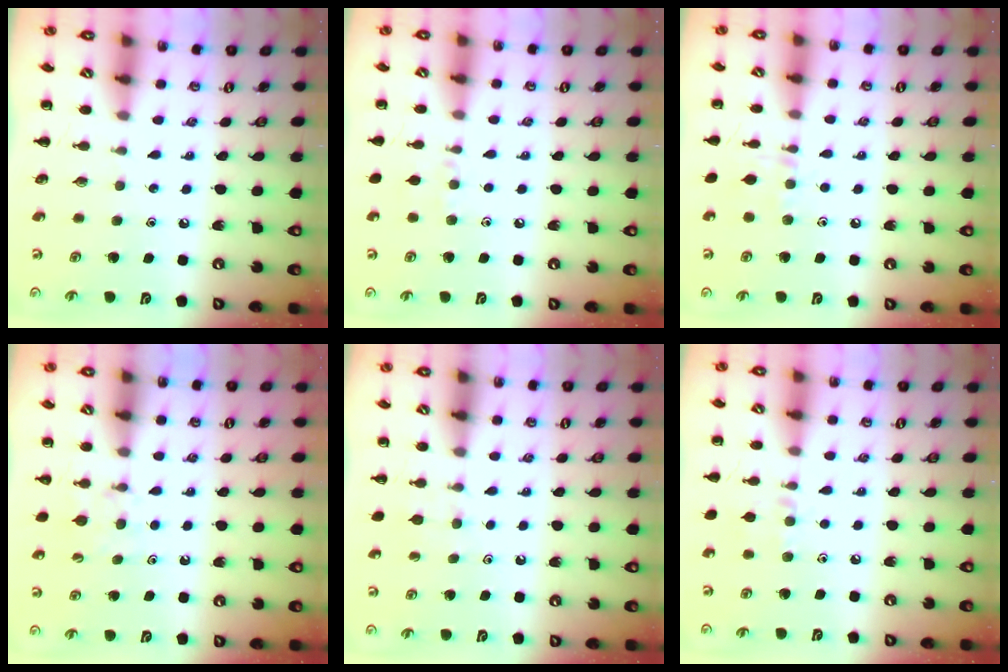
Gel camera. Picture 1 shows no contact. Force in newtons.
{"total": 5.0, "press": 4.7, "slide": 1.6}
{"total": 5.9, "press": 5.8, "slide": 1.2}
{"total": 5.3, "press": 5.1, "slide": 1.6}
{"total": 3.9, "press": 3.7, "slide": 1.2}
{"total": 6.4, "press": 6.0, "slide": 2.3}